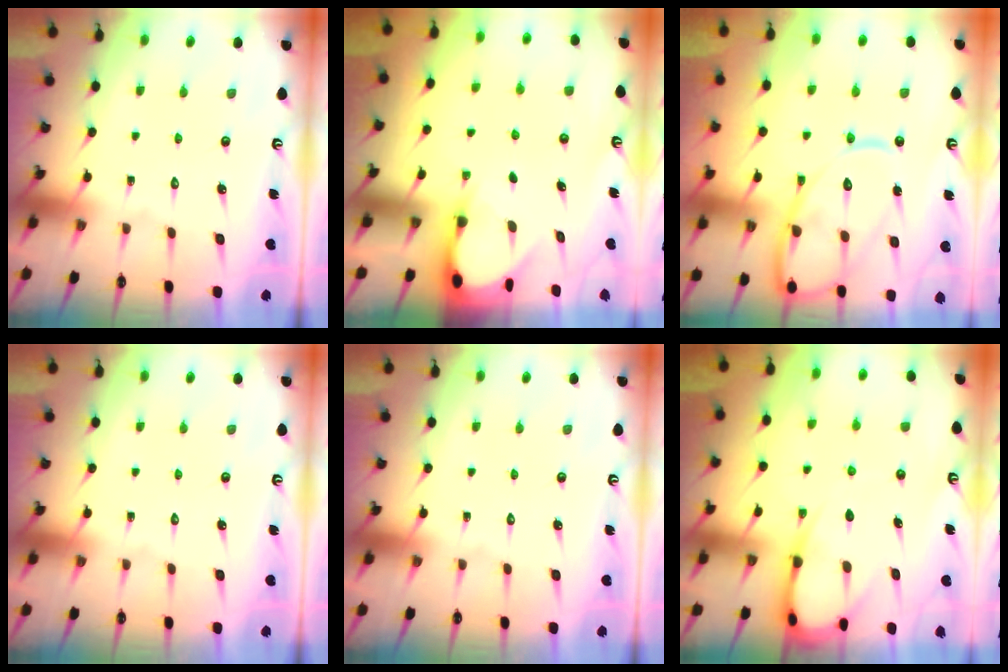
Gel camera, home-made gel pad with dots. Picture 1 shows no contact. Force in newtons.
{"total": 3.1, "press": 3.1, "slide": 0.3}
{"total": 15.5, "press": 15.5, "slide": 1.6}
{"total": 0.0}
{"total": 0.0}
{"total": 7.7, "press": 7.7, "slide": 0.9}